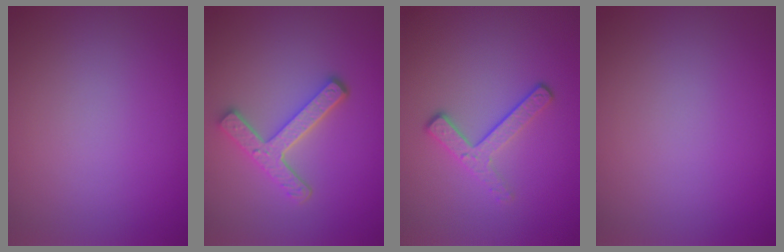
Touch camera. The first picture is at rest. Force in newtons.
{"total": 4.2, "press": 3.3, "slide": 2.6}
{"total": 3.0, "press": 2.2, "slide": 2.1}
{"total": 0.0}